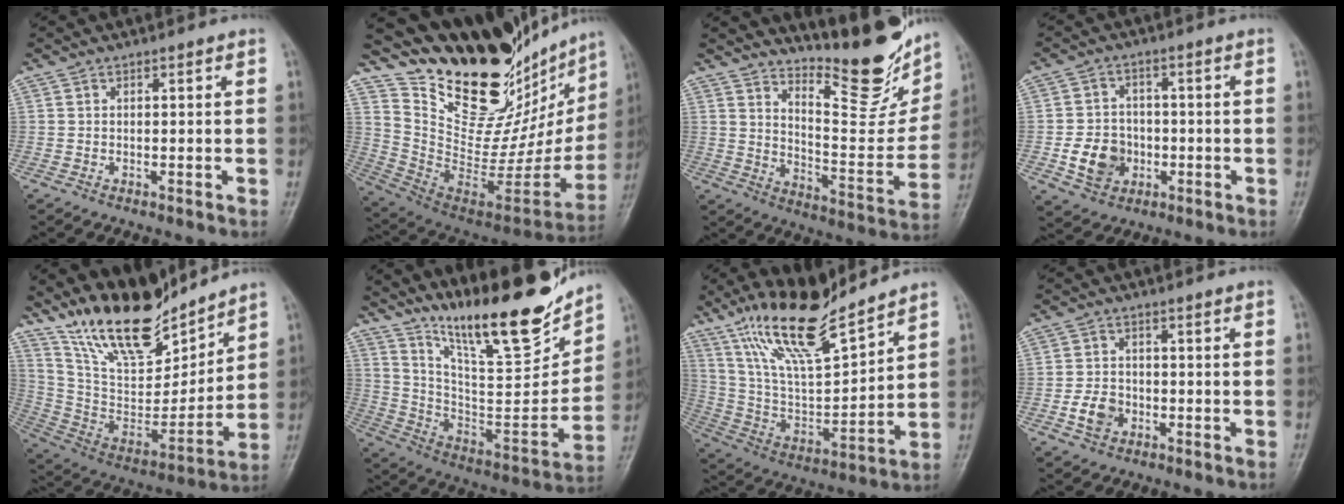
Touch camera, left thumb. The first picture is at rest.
{"total": 30.1, "force": [24.3, 10.9, 14.1], "torque": [-0.184, -0.135, 0.384]}
{"total": 20.2, "force": [15.8, 5.7, 11.2], "torque": [-0.114, -0.126, 0.233]}
{"total": 7.8, "force": [-1.8, 6.7, 3.7], "torque": [-0.041, 0.011, -0.028]}
{"total": 19.9, "force": [16.4, 6.8, 9.1], "torque": [-0.109, -0.098, 0.303]}
{"total": 22.9, "force": [17.6, 4.9, 13.9], "torque": [-0.180, -0.105, 0.302]}
{"total": 18.0, "force": [14.2, 4.0, 10.3], "torque": [-0.165, -0.072, 0.275]}
{"total": 4.6, "force": [-1.5, 3.7, 2.4], "torque": [-0.035, 0.010, -0.028]}